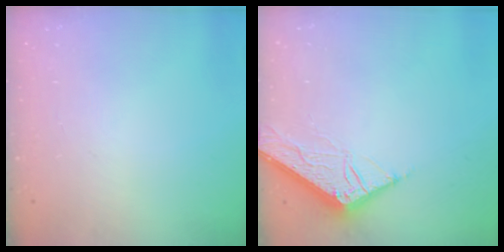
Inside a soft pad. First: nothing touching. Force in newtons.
{"total": 7.0, "press": 6.9, "slide": 0.4}